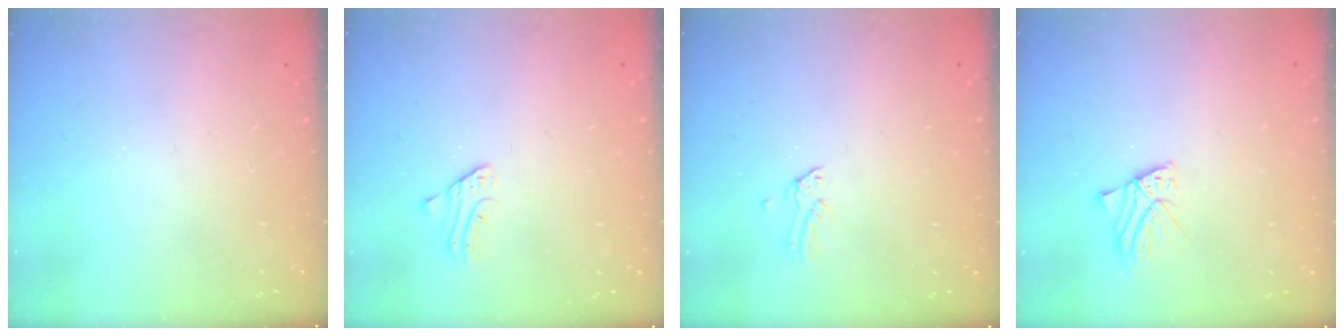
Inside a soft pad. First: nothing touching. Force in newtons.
{"total": 1.7, "press": 1.7, "slide": 0.2}
{"total": 0.0}
{"total": 2.9, "press": 2.9, "slide": 0.2}